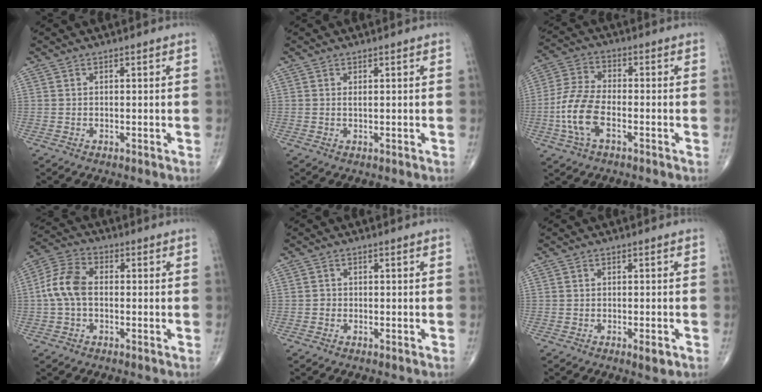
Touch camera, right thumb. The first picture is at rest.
{"total": 0.5, "force": [0.2, 0.1, 0.4], "torque": [-0.009, -0.001, 0.005]}
{"total": 10.0, "force": [-3.0, 4.9, 8.2], "torque": [-0.179, 0.020, -0.064]}
{"total": 8.1, "force": [-0.4, 5.1, 6.3], "torque": [-0.129, 0.024, -0.018]}
{"total": 0.8, "force": [-0.3, 0.7, 0.2], "torque": [0.002, 0.003, -0.007]}
{"total": 2.1, "force": [-0.9, 0.6, 1.8], "torque": [-0.025, -0.003, -0.011]}